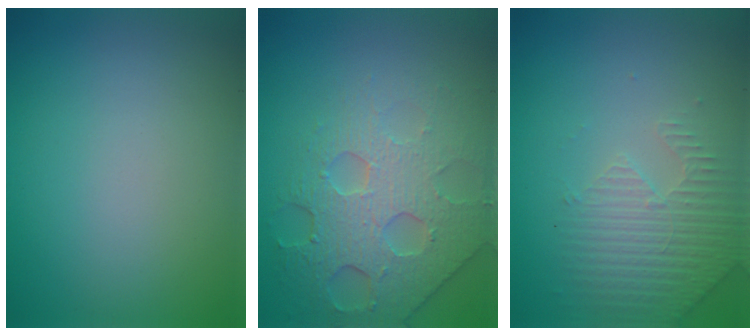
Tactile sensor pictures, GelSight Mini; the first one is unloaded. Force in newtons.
{"total": 5.2, "press": 4.6, "slide": 2.3}
{"total": 3.5, "press": 3.4, "slide": 0.9}